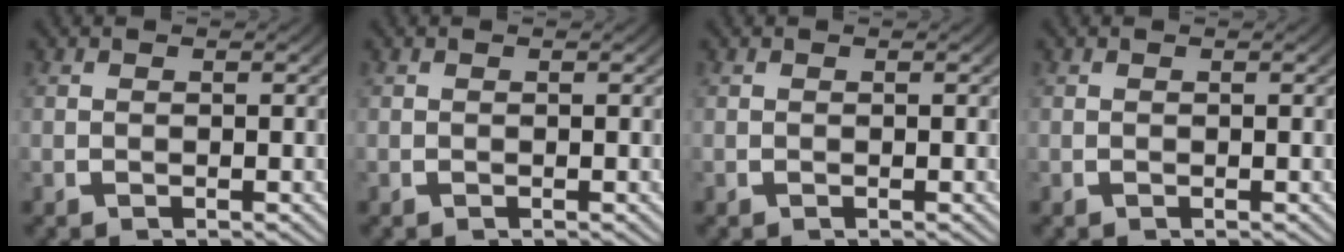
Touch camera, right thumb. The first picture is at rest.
{"total": 0.0}
{"total": 0.0}
{"total": 0.0}